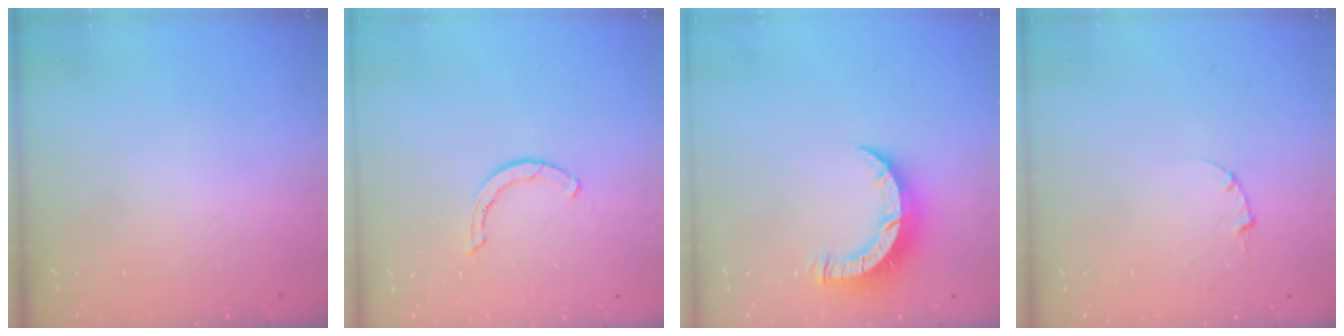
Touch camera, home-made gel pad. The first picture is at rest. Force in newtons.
{"total": 1.7, "press": 1.6, "slide": 0.3}
{"total": 8.2, "press": 8.2, "slide": 1.0}
{"total": 1.0, "press": 1.0, "slide": 0.3}